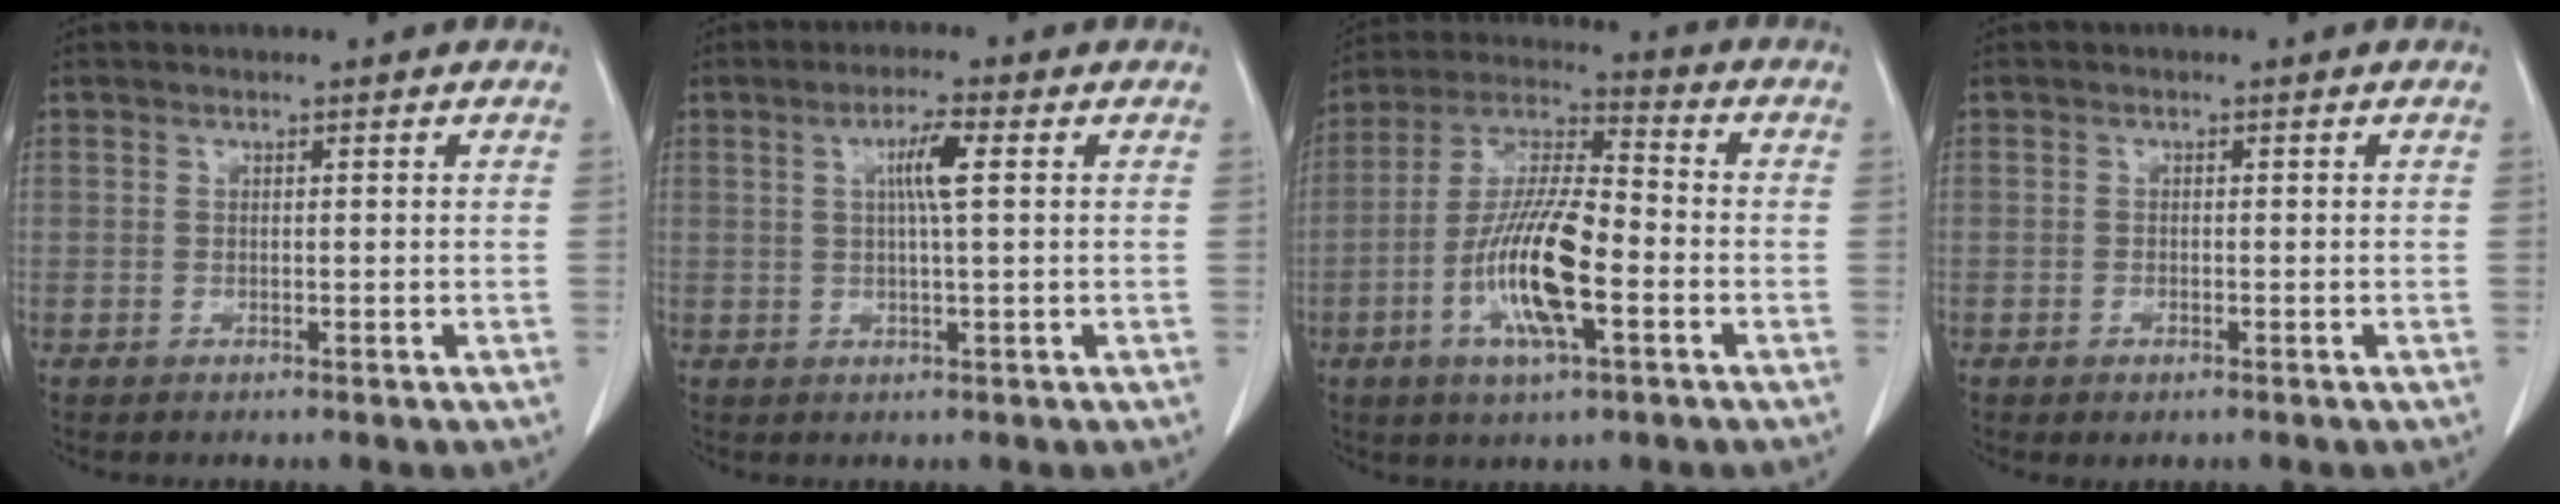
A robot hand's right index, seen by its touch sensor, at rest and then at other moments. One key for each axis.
{"total": 4.2, "fx": 1.0, "fy": -0.1, "fz": 4.1, "tx": -0.075, "ty": 0.002, "tz": 0.017}
{"total": 14.1, "fx": -4.2, "fy": 3.1, "fz": 13.1, "tx": -0.263, "ty": -0.003, "tz": -0.079}
{"total": 0.9, "fx": -0.5, "fy": 0.5, "fz": 0.6, "tx": -0.011, "ty": 0.000, "tz": -0.001}